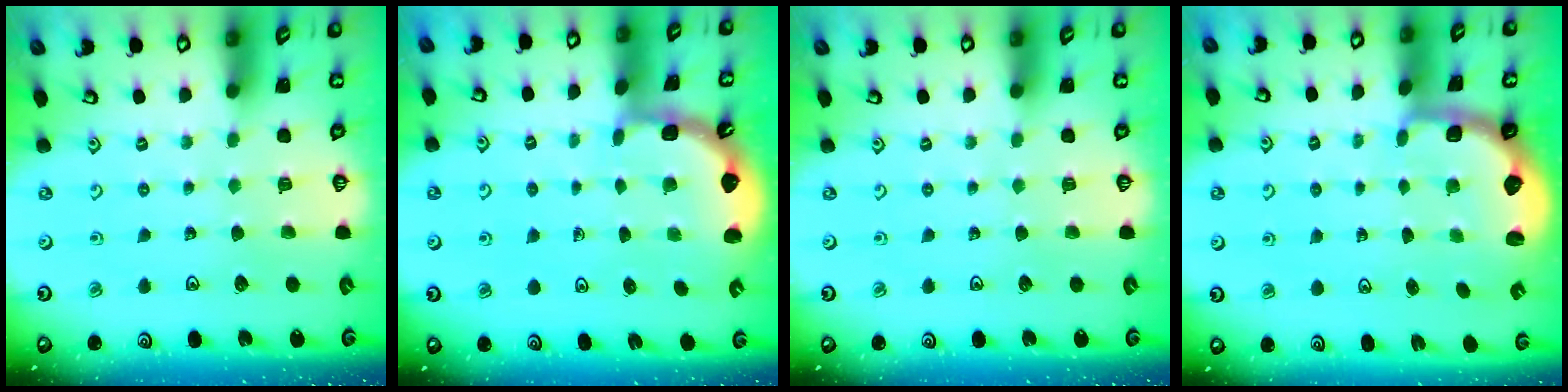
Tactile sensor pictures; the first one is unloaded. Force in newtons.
{"total": 2.0, "press": 2.0, "slide": 0.2}
{"total": 0.0}
{"total": 2.7, "press": 2.1, "slide": 1.7}